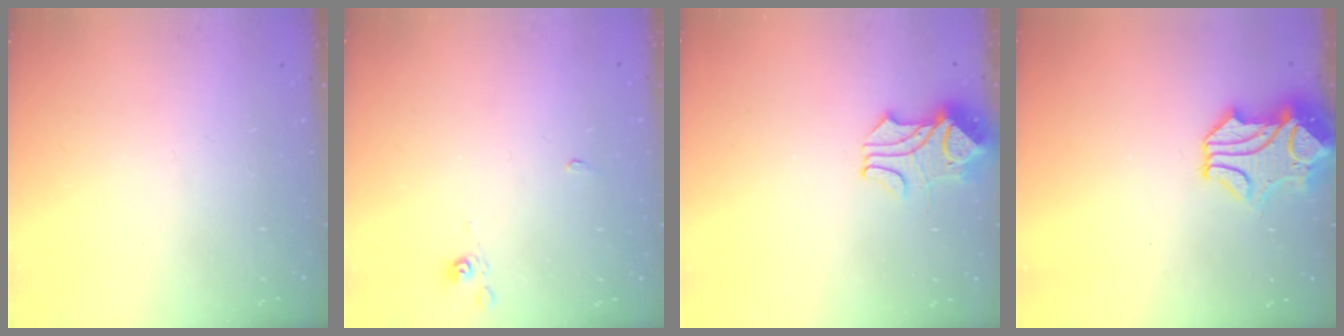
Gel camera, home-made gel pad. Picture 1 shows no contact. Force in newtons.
{"total": 2.9, "press": 2.9, "slide": 0.6}
{"total": 1.8, "press": 1.4, "slide": 1.1}
{"total": 2.0, "press": 1.5, "slide": 1.3}